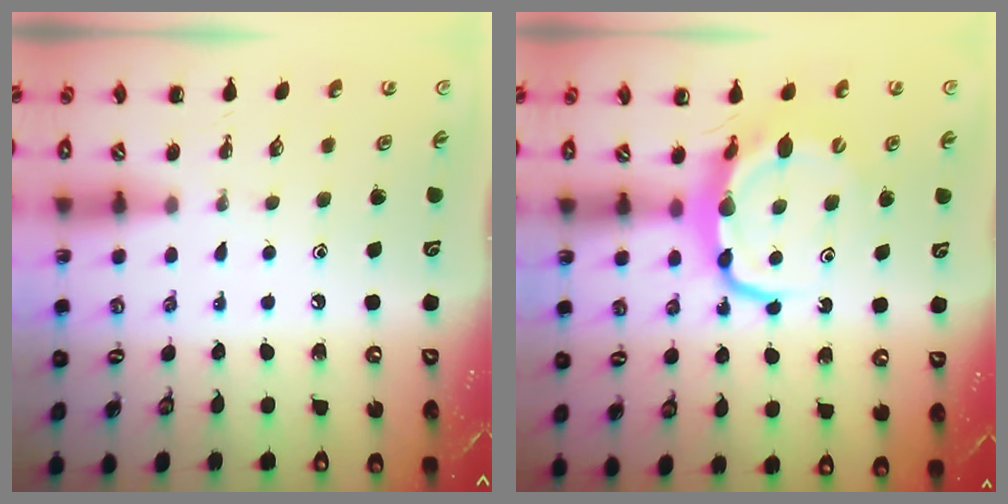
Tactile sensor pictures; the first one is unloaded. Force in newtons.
{"total": 8.1, "press": 8.0, "slide": 1.2}